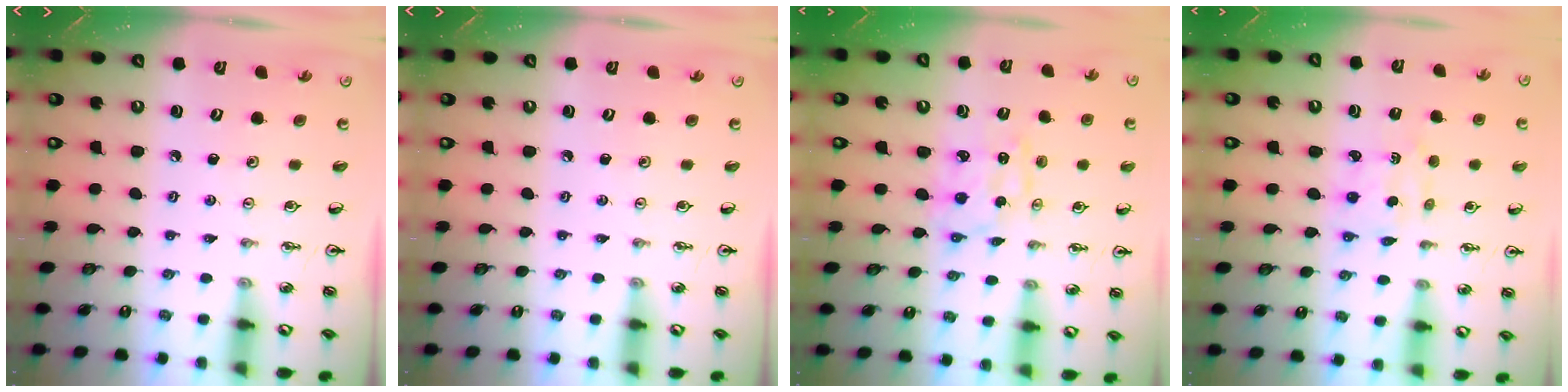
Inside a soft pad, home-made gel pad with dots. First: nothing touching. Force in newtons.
{"total": 0.0}
{"total": 2.6, "press": 2.6, "slide": 0.3}
{"total": 2.3, "press": 2.3, "slide": 0.4}